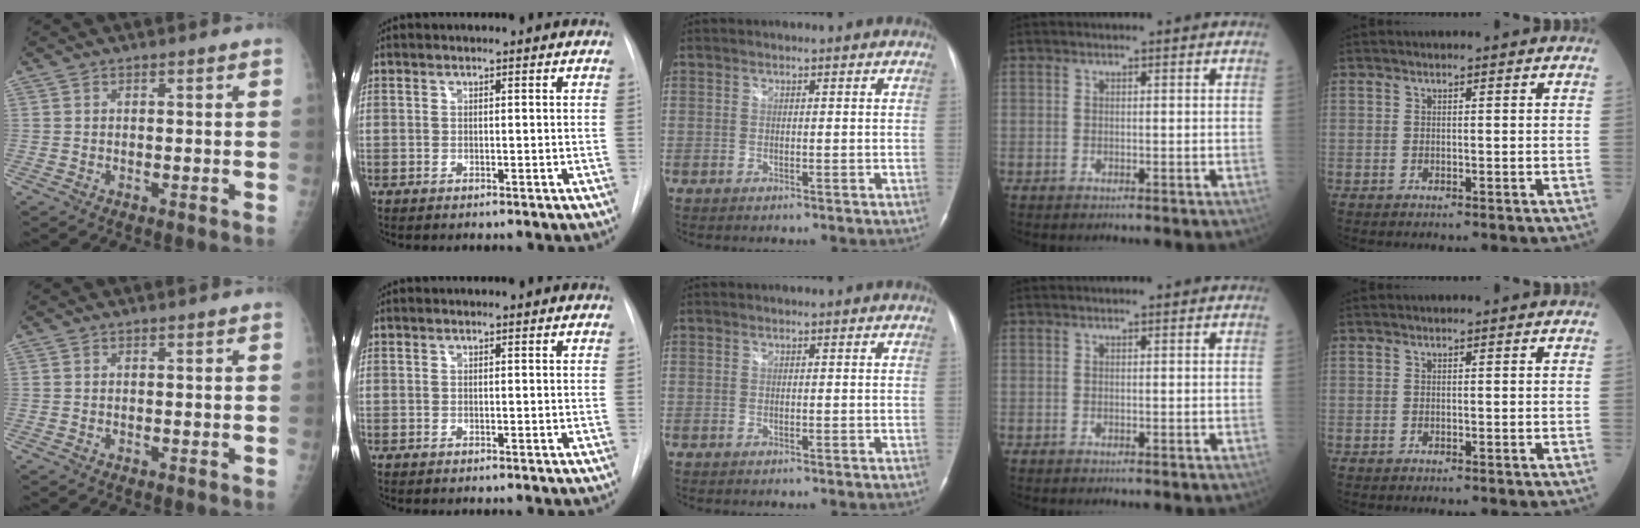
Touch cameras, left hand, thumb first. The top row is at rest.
{}